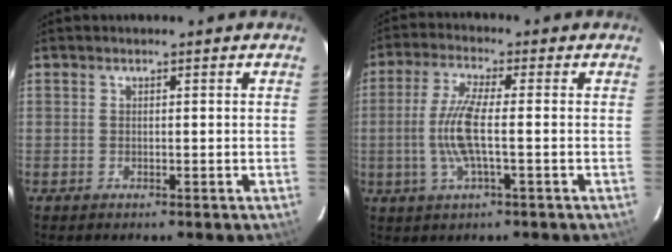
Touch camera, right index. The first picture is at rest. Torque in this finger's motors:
{"motor_torque": [1.30, 0.12, 0.61, 0.12]}